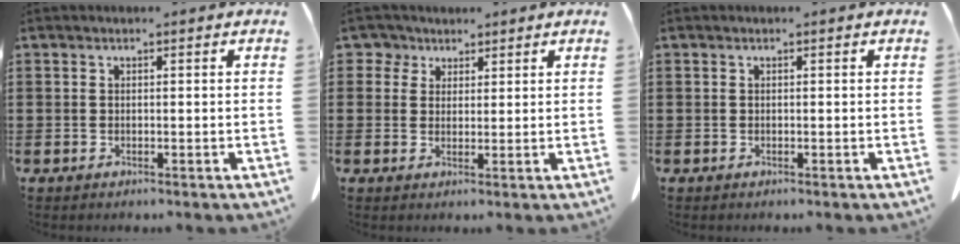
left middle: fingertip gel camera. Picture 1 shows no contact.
{"total": 3.5, "force": [2.2, 2.7, 0.6], "torque": [-0.022, 0.009, 0.038]}
{"total": 0.0}